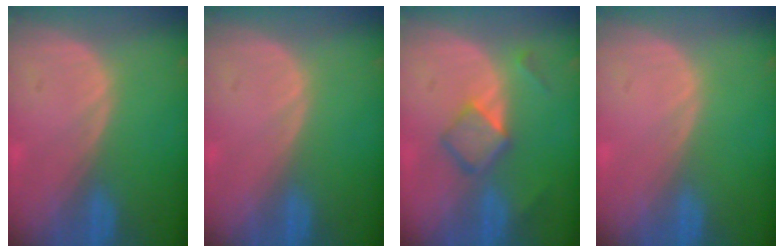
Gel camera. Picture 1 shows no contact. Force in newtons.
{"total": 0.0}
{"total": 5.1, "press": 4.7, "slide": 1.8}
{"total": 0.0}